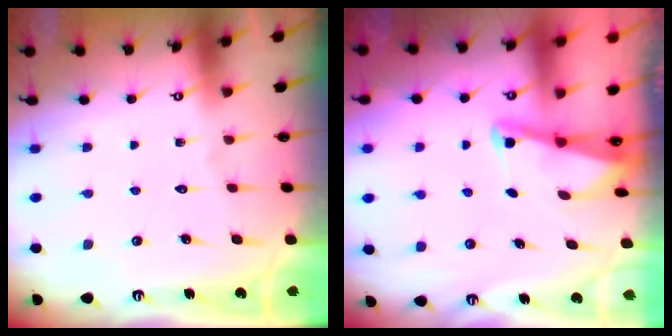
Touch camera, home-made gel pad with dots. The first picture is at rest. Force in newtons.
{"total": 2.1, "press": 2.1, "slide": 0.3}